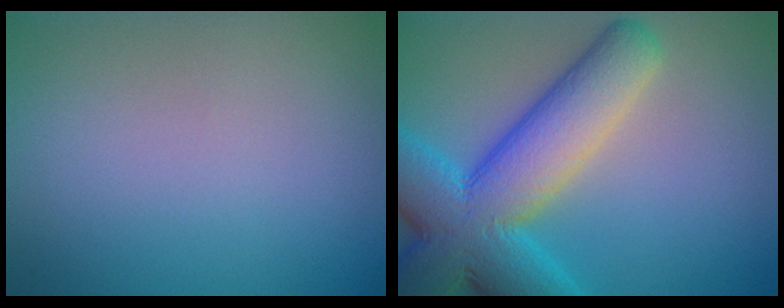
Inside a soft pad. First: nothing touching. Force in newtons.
{"total": 11.8, "press": 11.8, "slide": 0.4}